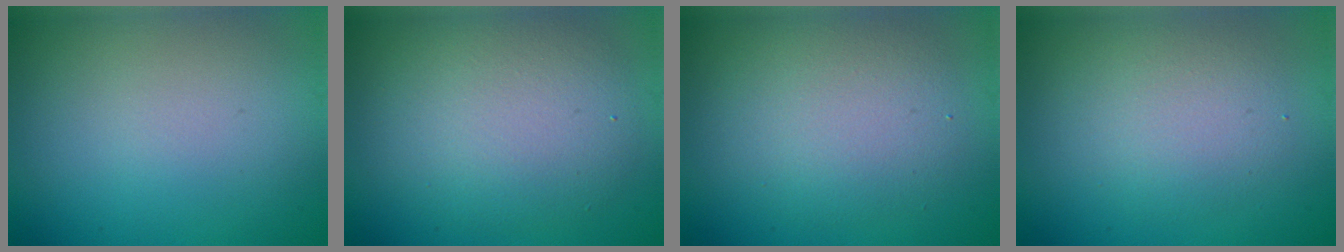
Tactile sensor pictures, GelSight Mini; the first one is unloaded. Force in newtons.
{"total": 5.7, "press": 5.7, "slide": 0.6}
{"total": 4.5, "press": 4.5, "slide": 0.1}
{"total": 3.0, "press": 3.0, "slide": 0.1}